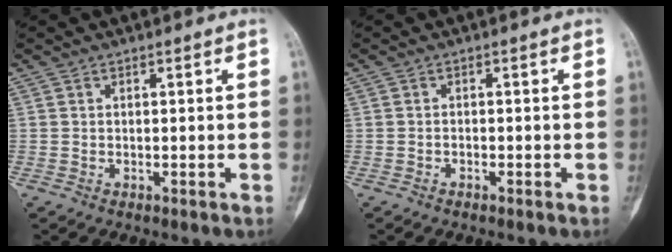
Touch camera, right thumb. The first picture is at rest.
{"total": 0.6, "force": [-0.5, 0.3, 0.2], "torque": [-0.006, 0.000, -0.010]}